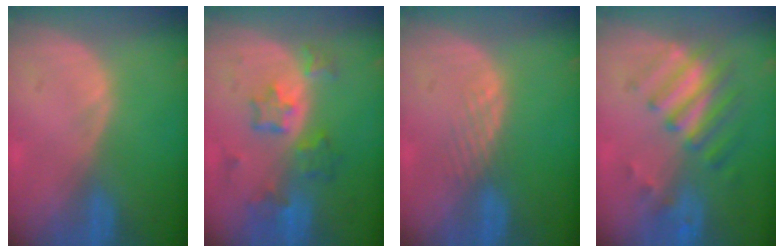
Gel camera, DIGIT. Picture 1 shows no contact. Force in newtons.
{"total": 7.2, "press": 6.4, "slide": 3.4}
{"total": 1.8, "press": 1.8, "slide": 0.2}
{"total": 7.8, "press": 6.9, "slide": 3.6}